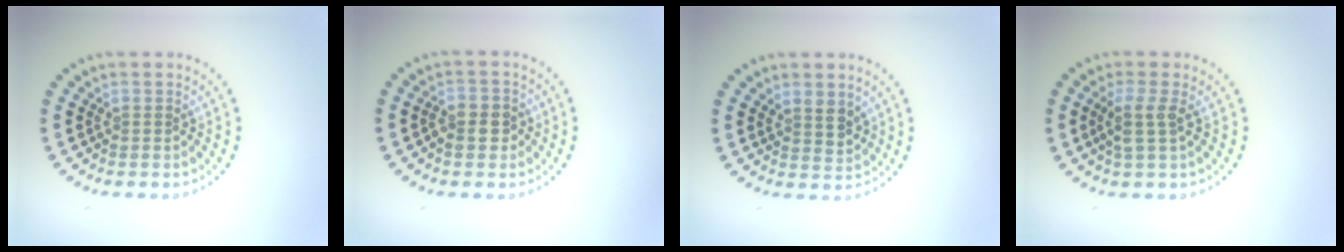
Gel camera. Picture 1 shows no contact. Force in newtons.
{"total": 2.1, "press": 2.0, "slide": 0.6}
{"total": 2.0, "press": 1.7, "slide": 1.0}
{"total": 2.1, "press": 1.7, "slide": 1.3}